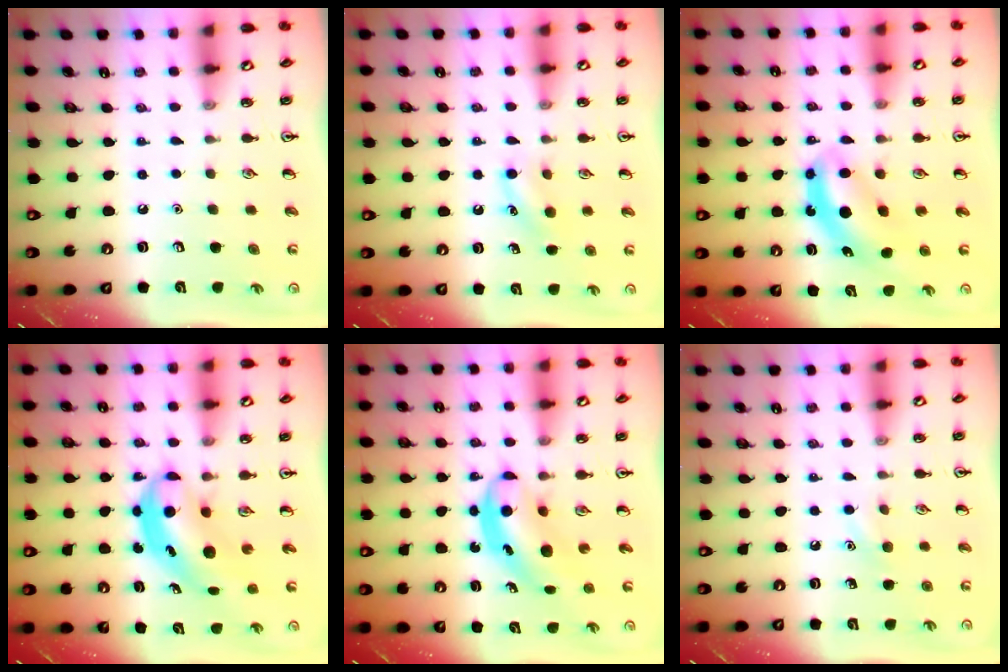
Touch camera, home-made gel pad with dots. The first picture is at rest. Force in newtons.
{"total": 7.8, "press": 7.6, "slide": 1.8}
{"total": 5.3, "press": 5.2, "slide": 1.2}
{"total": 5.1, "press": 4.9, "slide": 1.3}
{"total": 6.6, "press": 6.5, "slide": 0.8}
{"total": 6.0, "press": 5.7, "slide": 1.8}